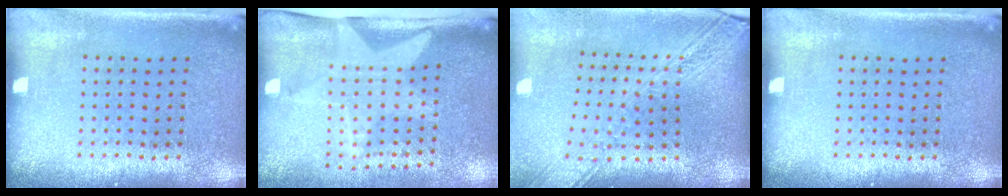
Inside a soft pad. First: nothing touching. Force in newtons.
{"total": 2.1, "press": 1.6, "slide": 1.3}
{"total": 2.8, "press": 2.2, "slide": 1.7}
{"total": 0.0}